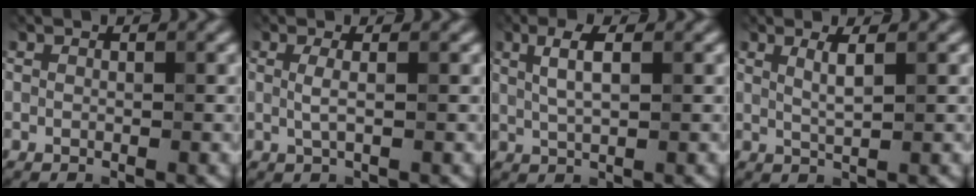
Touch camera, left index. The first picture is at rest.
{"total": 1.5, "force": [0.1, 0.2, 1.4], "torque": [-0.029, 0.001, -0.001]}
{"total": 2.9, "force": [1.0, 0.8, 2.6], "torque": [-0.051, 0.009, 0.021]}
{"total": 2.0, "force": [0.8, 0.3, 1.8], "torque": [-0.029, 0.001, 0.011]}